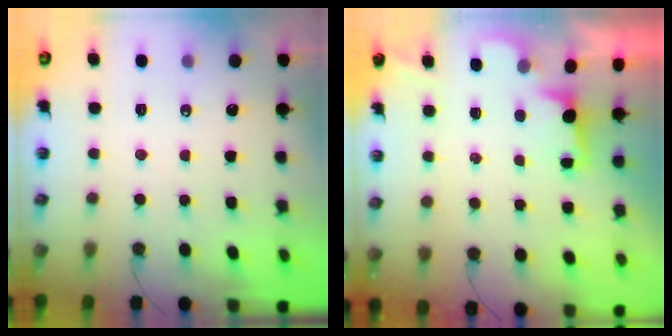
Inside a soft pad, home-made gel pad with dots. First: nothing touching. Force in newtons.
{"total": 2.0, "press": 1.8, "slide": 0.8}